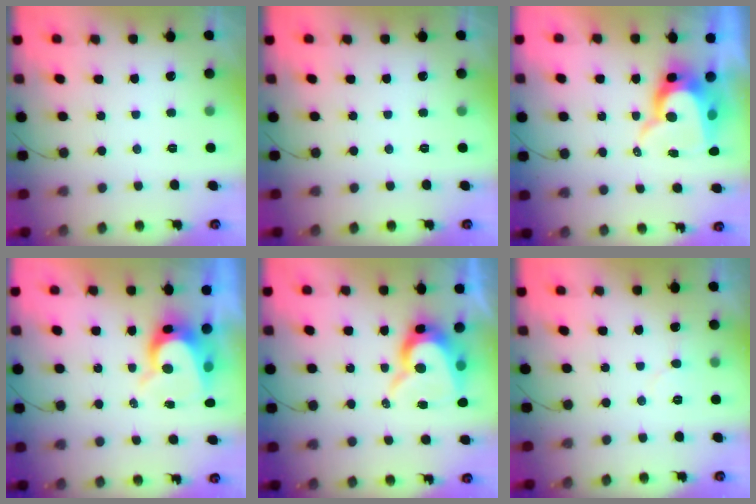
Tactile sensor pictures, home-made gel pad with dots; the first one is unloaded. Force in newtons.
{"total": 0.0}
{"total": 11.0, "press": 10.9, "slide": 0.9}
{"total": 8.5, "press": 8.5, "slide": 0.7}
{"total": 11.4, "press": 11.3, "slide": 1.0}
{"total": 4.4, "press": 4.3, "slide": 0.4}